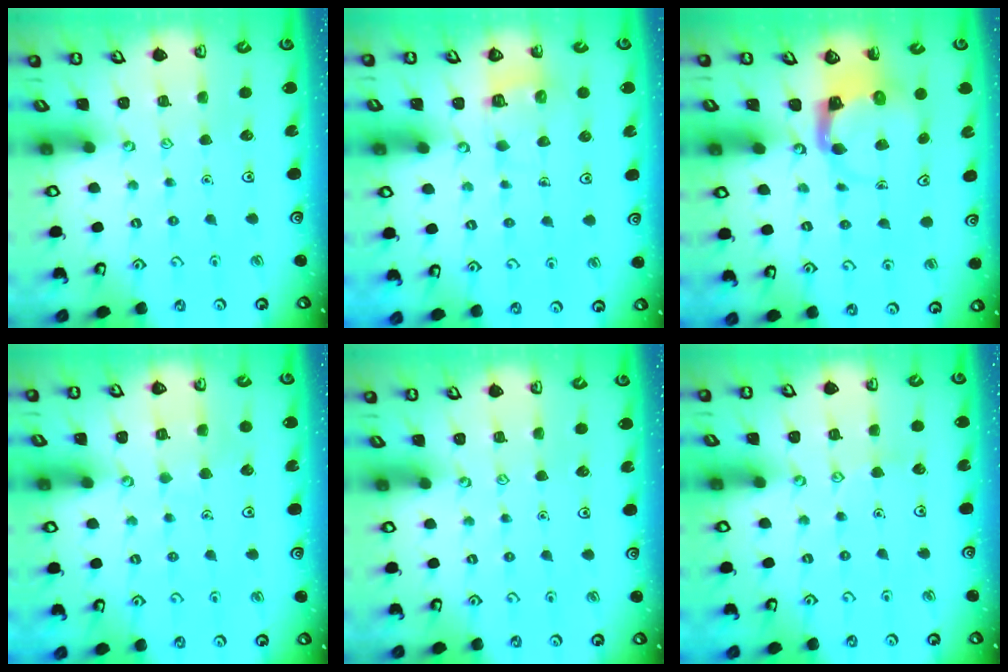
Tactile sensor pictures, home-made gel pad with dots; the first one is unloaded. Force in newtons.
{"total": 5.6, "press": 5.6, "slide": 0.5}
{"total": 4.0, "press": 4.0, "slide": 0.5}
{"total": 5.8, "press": 5.8, "slide": 0.4}
{"total": 0.0}
{"total": 3.8, "press": 3.7, "slide": 0.3}